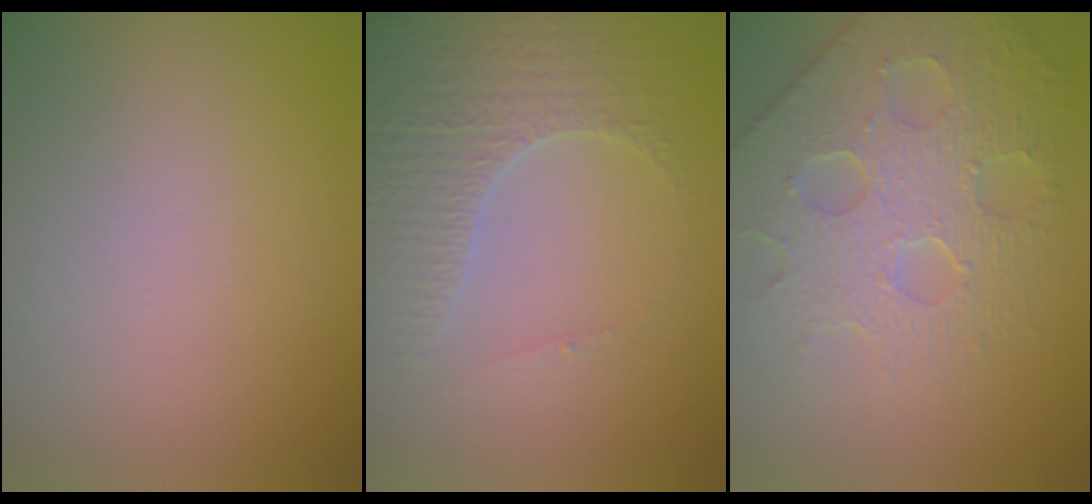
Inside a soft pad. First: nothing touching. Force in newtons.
{"total": 3.3, "press": 3.3, "slide": 0.6}
{"total": 4.6, "press": 4.4, "slide": 1.1}